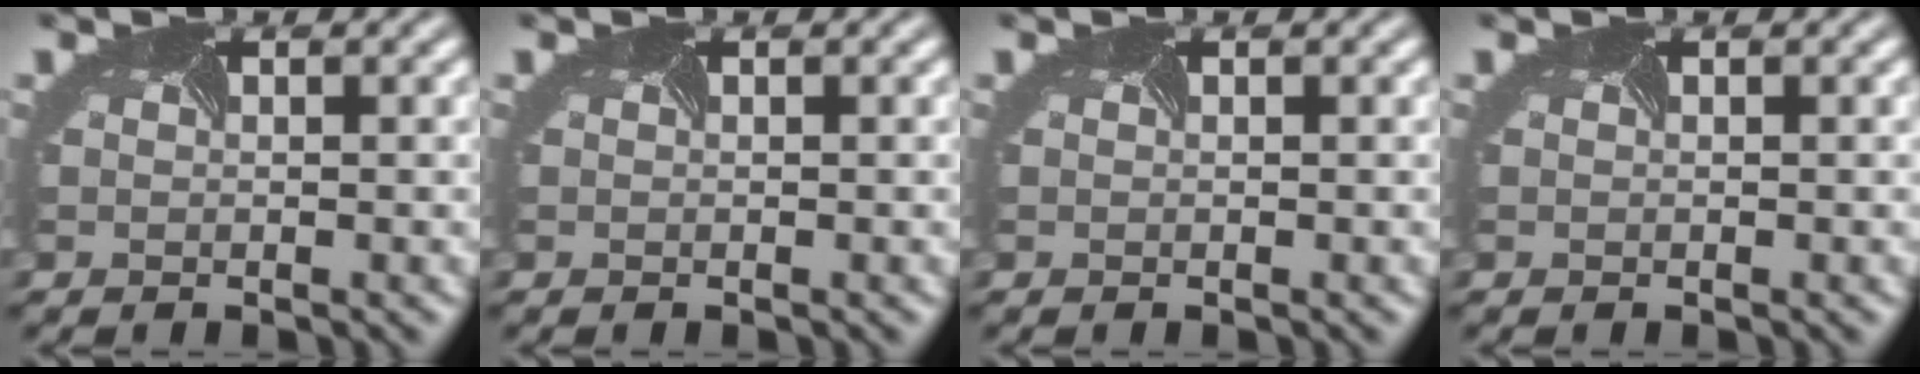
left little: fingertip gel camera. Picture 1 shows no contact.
{"total": 0.0}
{"total": 0.0}
{"total": 0.0}